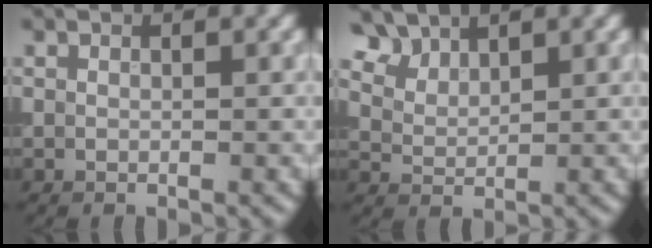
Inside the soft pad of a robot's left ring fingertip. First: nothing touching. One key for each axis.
{"total": 4.0, "fx": 3.3, "fy": 1.8, "fz": 1.3, "tx": -0.044, "ty": -0.002, "tz": 0.079}